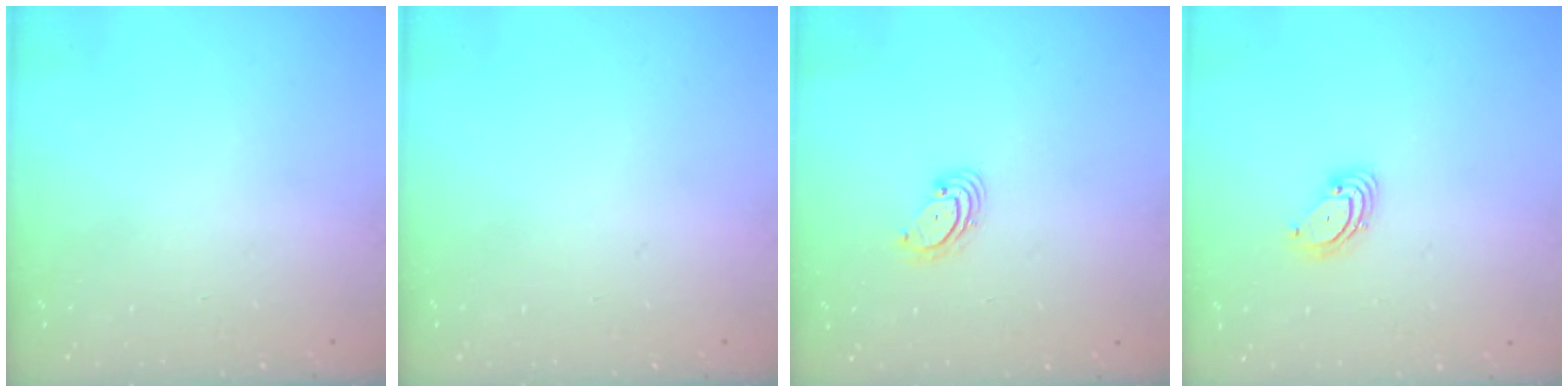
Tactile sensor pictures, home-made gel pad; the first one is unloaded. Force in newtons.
{"total": 0.0}
{"total": 2.9, "press": 2.9, "slide": 0.4}
{"total": 3.6, "press": 3.6, "slide": 0.3}